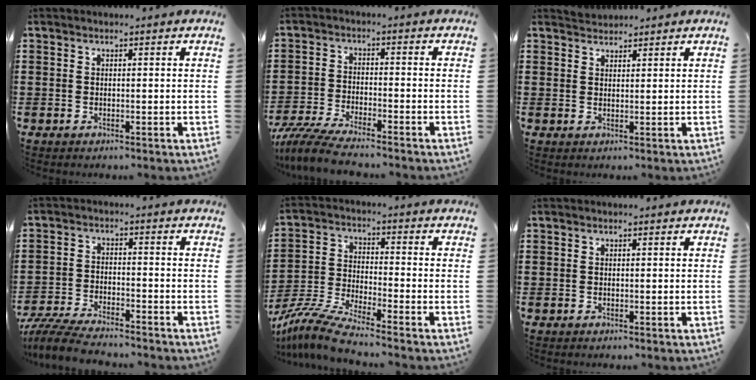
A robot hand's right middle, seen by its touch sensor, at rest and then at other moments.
{"total": 5.8, "force": [-5.3, 0.3, 2.3], "torque": [-0.064, -0.013, -0.107]}
{"total": 1.8, "force": [1.8, 0.4, -0.3], "torque": [0.001, 0.006, 0.036]}
{"total": 5.9, "force": [-5.6, 0.6, 1.8], "torque": [-0.047, -0.003, -0.111]}
{"total": 8.0, "force": [-7.3, -0.1, 3.3], "torque": [-0.086, -0.011, -0.149]}
{"total": 0.0}